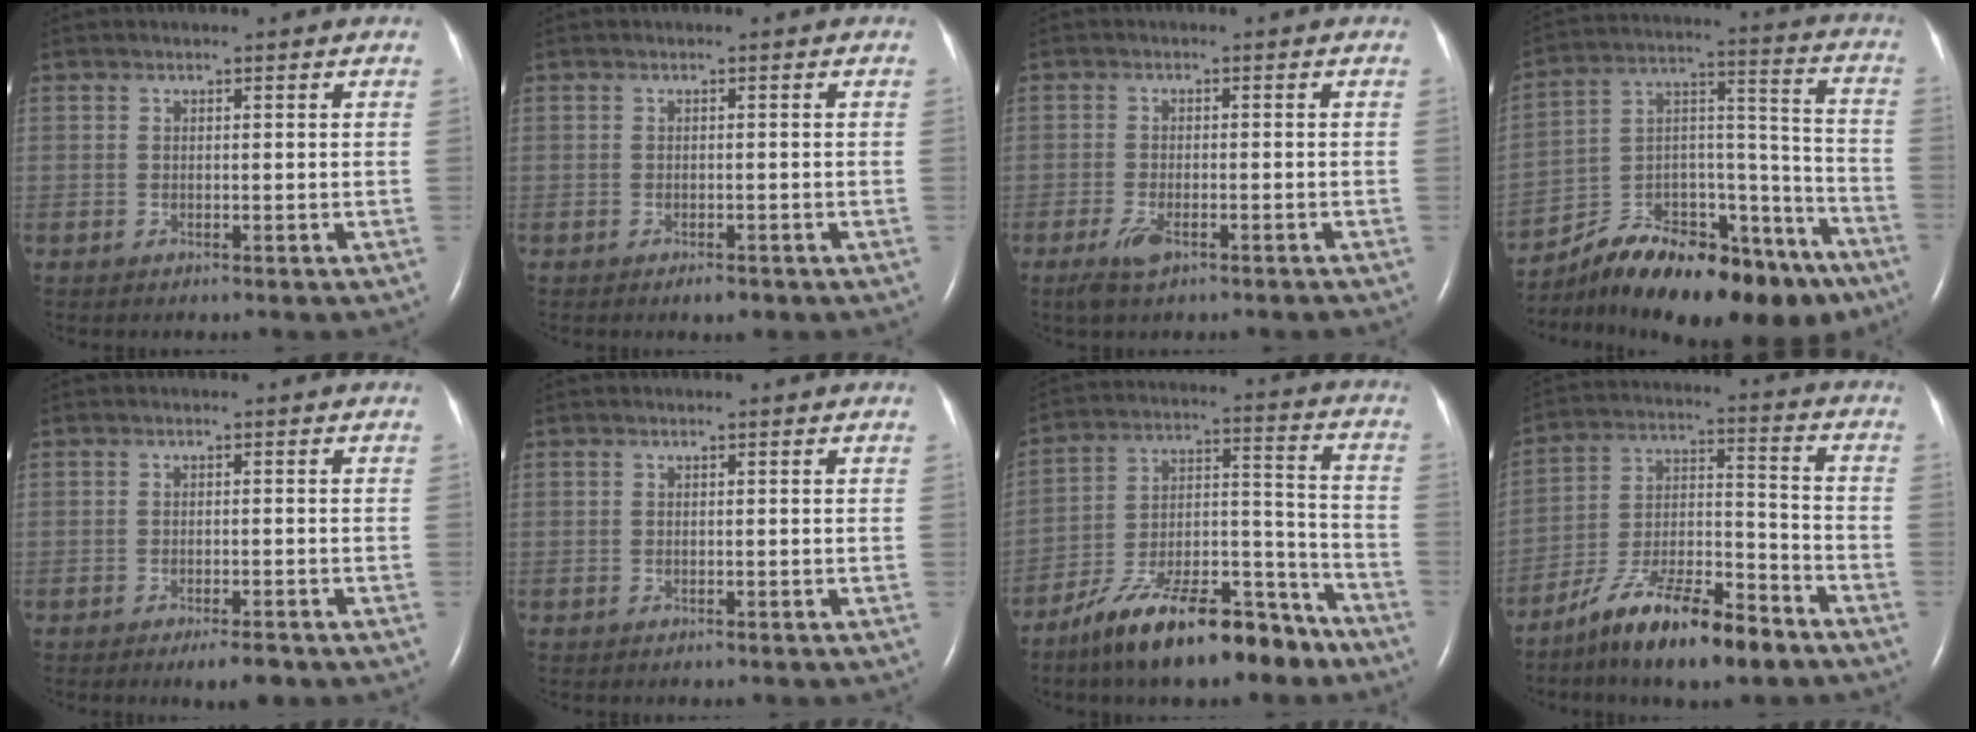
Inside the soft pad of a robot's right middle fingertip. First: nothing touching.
{"total": 1.5, "force": [-1.0, 0.6, 1.0], "torque": [-0.015, -0.002, -0.009]}
{"total": 3.7, "force": [-2.4, 0.8, 2.7], "torque": [-0.060, -0.006, -0.044]}
{"total": 24.6, "force": [-19.6, 8.2, 12.5], "torque": [-0.171, 0.030, -0.306]}
{"total": 3.0, "force": [-2.1, 0.6, 2.1], "torque": [-0.031, -0.003, -0.028]}
{"total": 0.0}
{"total": 18.2, "force": [-13.7, 5.3, 10.7], "torque": [-0.176, 0.026, -0.230]}
{"total": 15.0, "force": [-10.8, 3.3, 9.9], "torque": [-0.177, 0.007, -0.188]}